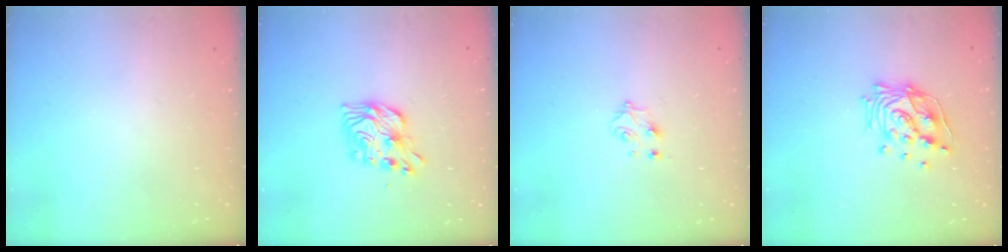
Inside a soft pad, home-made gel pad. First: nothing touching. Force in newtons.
{"total": 11.5, "press": 11.5, "slide": 0.4}
{"total": 4.4, "press": 4.4, "slide": 0.5}
{"total": 14.4, "press": 14.3, "slide": 1.7}